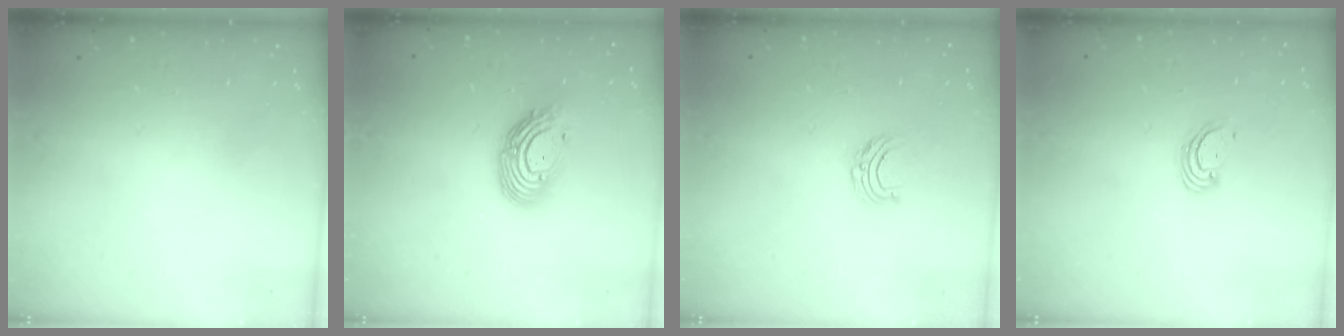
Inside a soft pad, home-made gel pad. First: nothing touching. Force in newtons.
{"total": 11.9, "press": 11.8, "slide": 1.3}
{"total": 5.0, "press": 5.0, "slide": 0.4}
{"total": 3.3, "press": 3.3, "slide": 0.3}